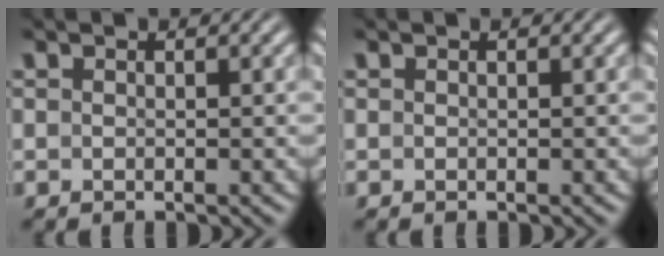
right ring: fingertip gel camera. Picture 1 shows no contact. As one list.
[{"total": 0.0}]